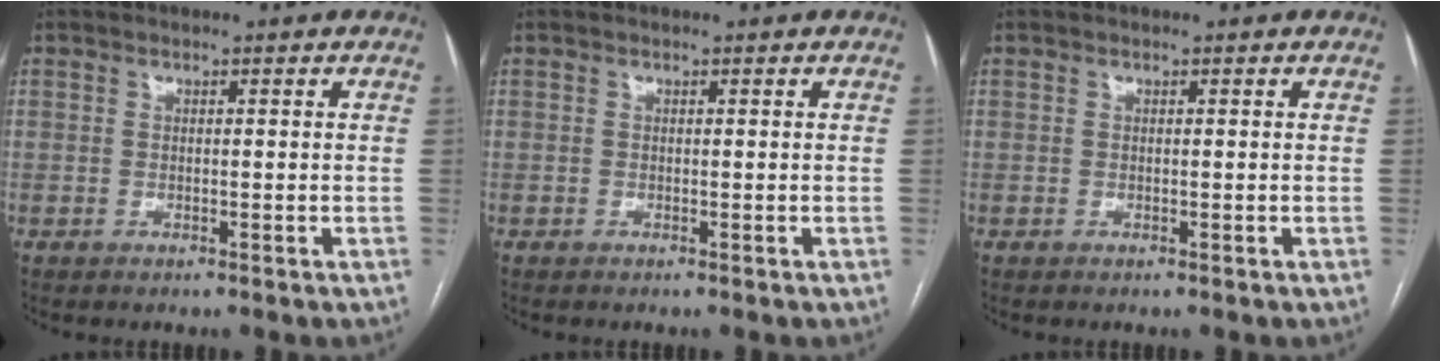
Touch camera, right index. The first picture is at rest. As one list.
[{"total": 0.0}, {"total": 0.0}]